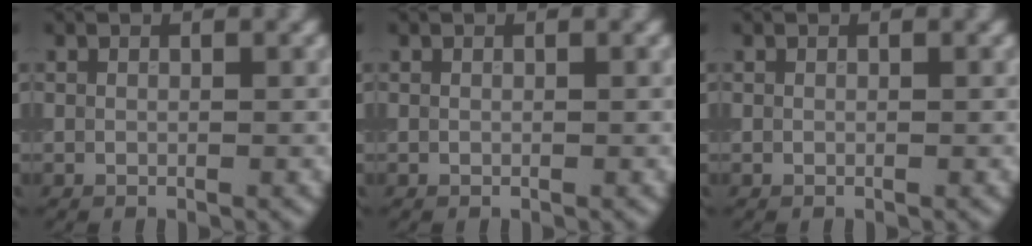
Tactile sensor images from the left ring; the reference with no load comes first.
{"total": 0.0}
{"total": 0.0}